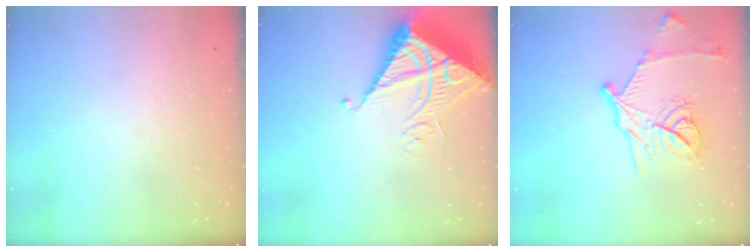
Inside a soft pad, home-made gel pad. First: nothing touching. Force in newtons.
{"total": 9.8, "press": 9.8, "slide": 1.0}
{"total": 16.4, "press": 16.3, "slide": 1.0}